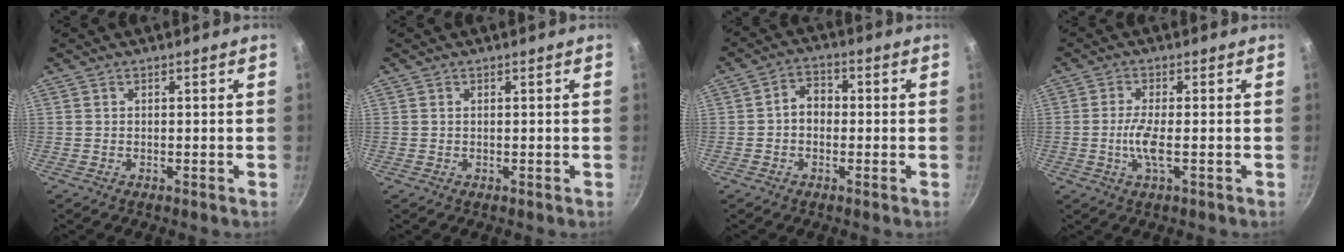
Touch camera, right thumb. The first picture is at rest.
{"total": 0.0}
{"total": 4.6, "force": [-0.5, 3.6, 2.8], "torque": [-0.022, 0.018, -0.018]}
{"total": 4.7, "force": [-1.0, 1.0, 4.4], "torque": [-0.099, 0.003, -0.025]}